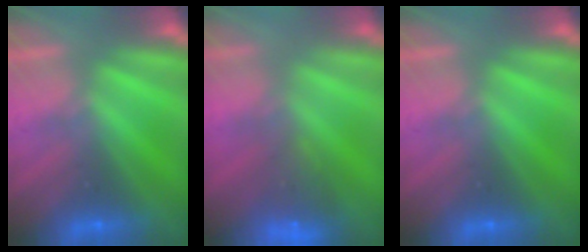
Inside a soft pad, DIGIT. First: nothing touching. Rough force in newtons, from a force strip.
{"total": 7.8}
{"total": 0.0}